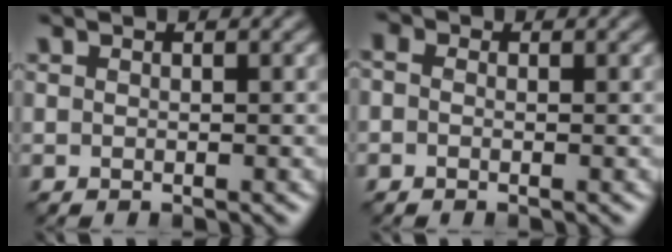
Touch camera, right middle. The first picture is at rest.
{"total": 1.4, "force": [0.1, 1.1, 0.8], "torque": [-0.020, 0.000, -0.014]}